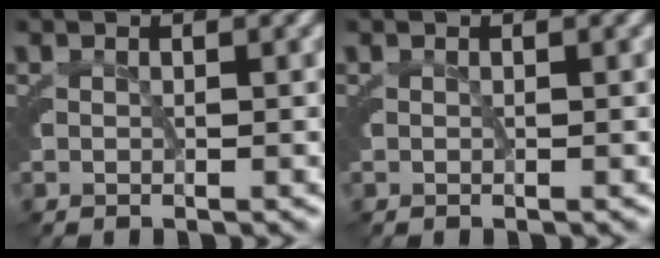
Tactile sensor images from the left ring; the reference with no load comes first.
{"total": 0.0}